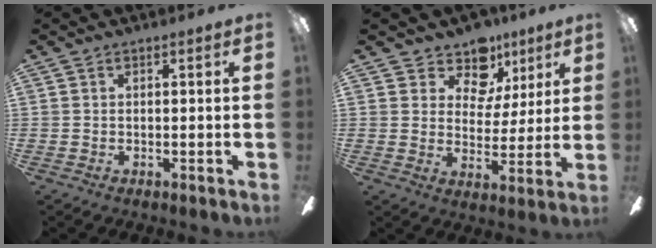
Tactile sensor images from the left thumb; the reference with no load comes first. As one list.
[{"total": 10.8, "force": [7.3, 7.1, 3.6], "torque": [-0.059, -0.047, 0.137]}]